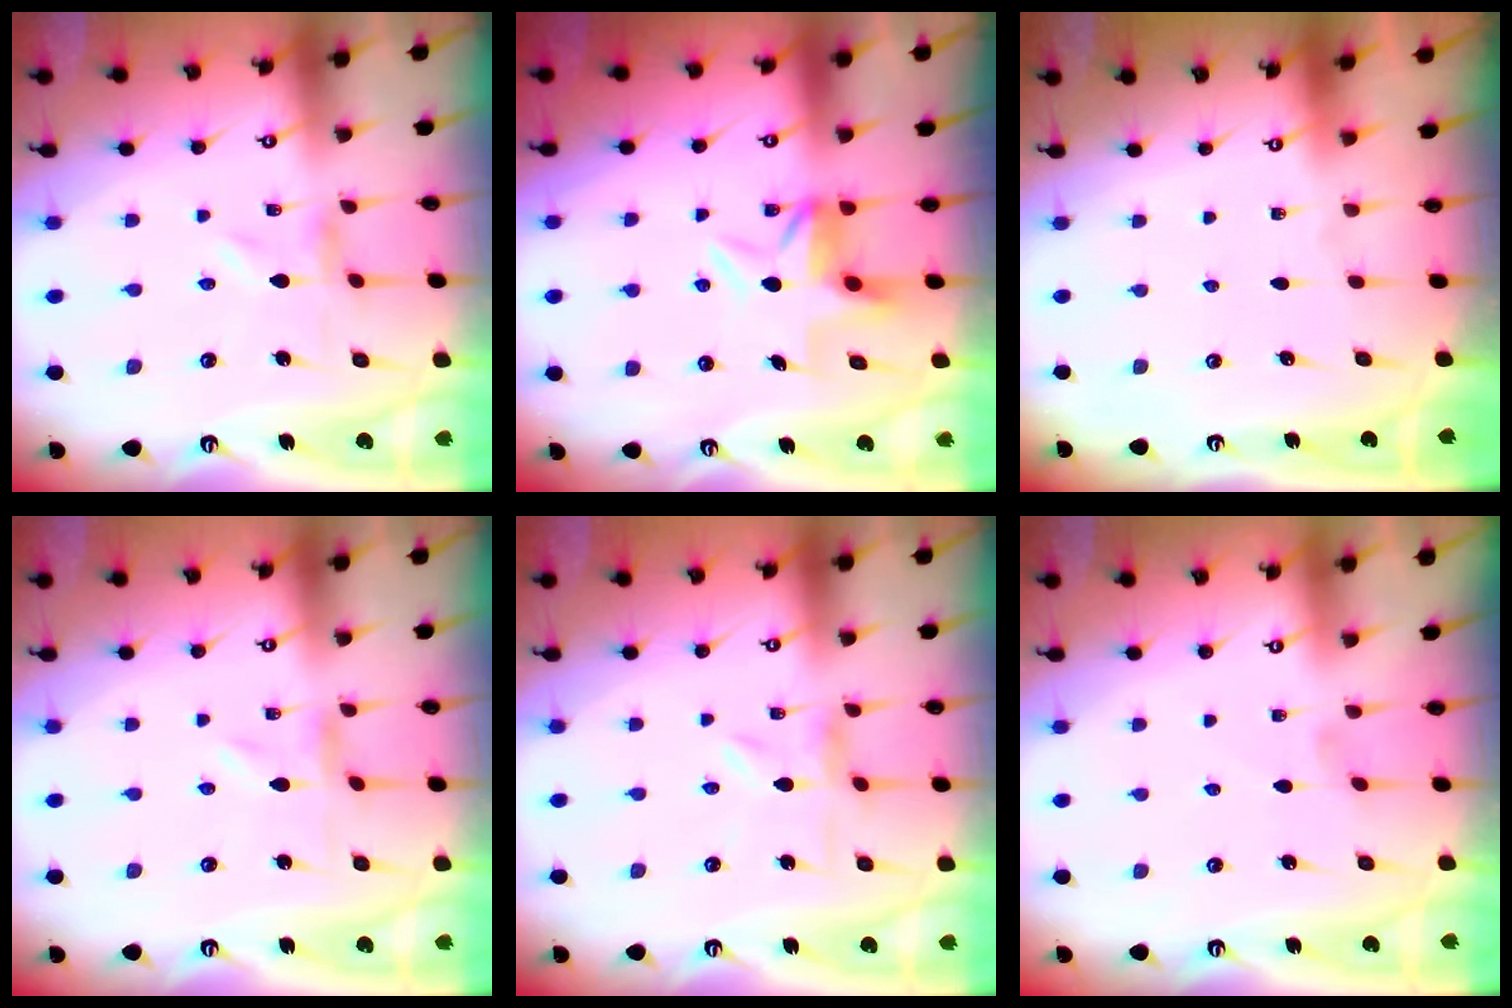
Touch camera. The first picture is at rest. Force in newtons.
{"total": 6.4, "press": 6.4, "slide": 0.4}
{"total": 0.0}
{"total": 0.0}
{"total": 1.6, "press": 1.6, "slide": 0.2}
{"total": 0.0}